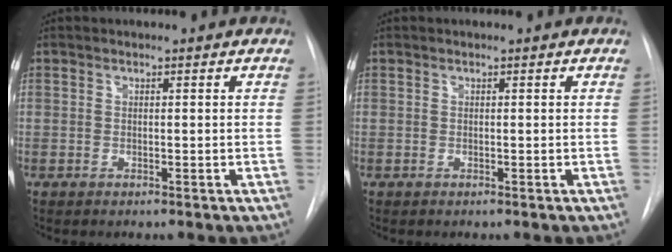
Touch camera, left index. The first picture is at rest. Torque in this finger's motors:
{"motor_torque": [-0.03, 0.03, 0.00, 0.00]}